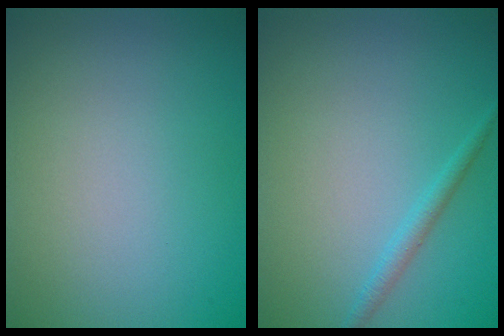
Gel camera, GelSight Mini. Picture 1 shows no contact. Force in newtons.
{"total": 1.3, "press": 1.3, "slide": 0.1}